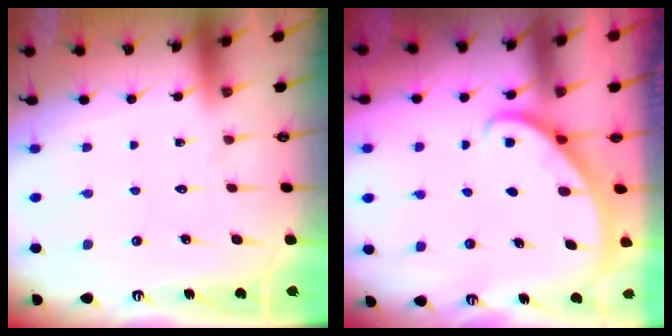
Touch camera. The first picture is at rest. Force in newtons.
{"total": 2.3, "press": 2.3, "slide": 0.2}